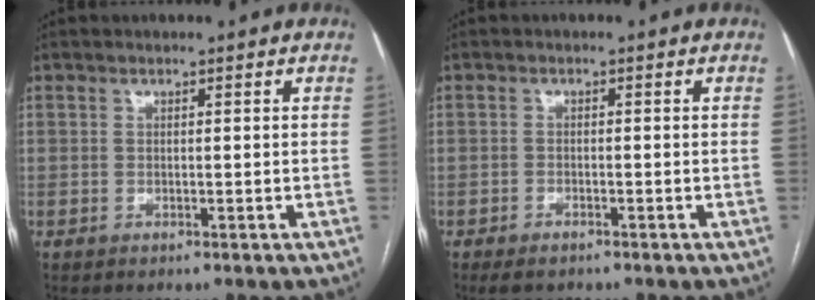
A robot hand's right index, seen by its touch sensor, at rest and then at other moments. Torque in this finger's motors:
{"motor_torque": [0.02, -0.07, 0.03, -0.04]}